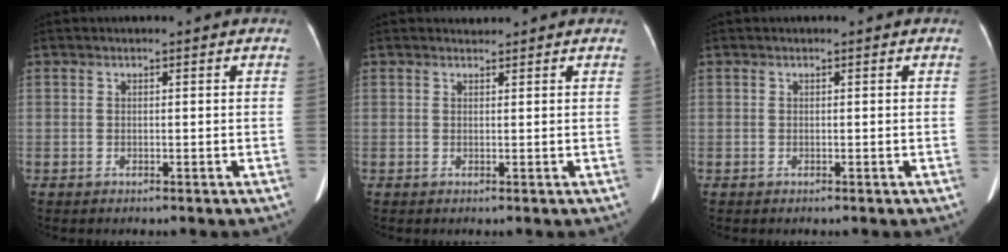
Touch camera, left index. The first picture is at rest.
{"total": 0.7, "force": [0.6, 0.0, -0.2], "torque": [-0.006, -0.001, 0.010]}
{"total": 0.0}